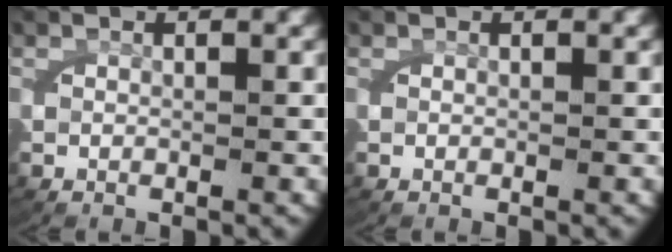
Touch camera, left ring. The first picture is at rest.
{"total": 0.0}